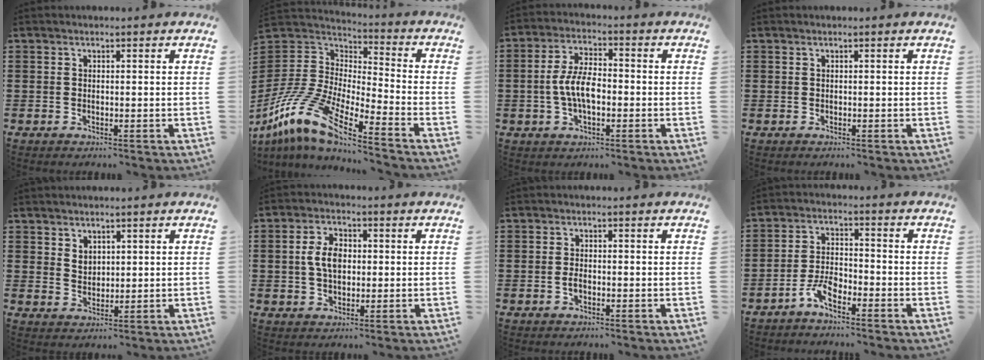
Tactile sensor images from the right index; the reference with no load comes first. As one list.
[{"total": 13.1, "force": [-10.2, 2.9, 7.8], "torque": [-0.196, -0.002, -0.208]}, {"total": 6.7, "force": [-1.1, 3.1, 5.9], "torque": [-0.131, -0.001, -0.027]}, {"total": 0.0}, {"total": 2.4, "force": [1.9, 1.5, 0.4], "torque": [-0.013, 0.004, 0.037]}, {"total": 5.3, "force": [0.3, 3.2, 4.1], "torque": [-0.093, 0.010, 0.000]}, {"total": 1.4, "force": [-0.5, 0.6, 1.1], "torque": [-0.023, -0.002, -0.009]}, {"total": 4.6, "force": [-3.4, 1.4, 2.7], "torque": [-0.076, 0.001, -0.073]}]